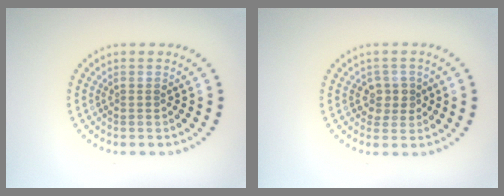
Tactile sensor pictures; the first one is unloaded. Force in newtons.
{"total": 1.8, "press": 1.7, "slide": 0.5}